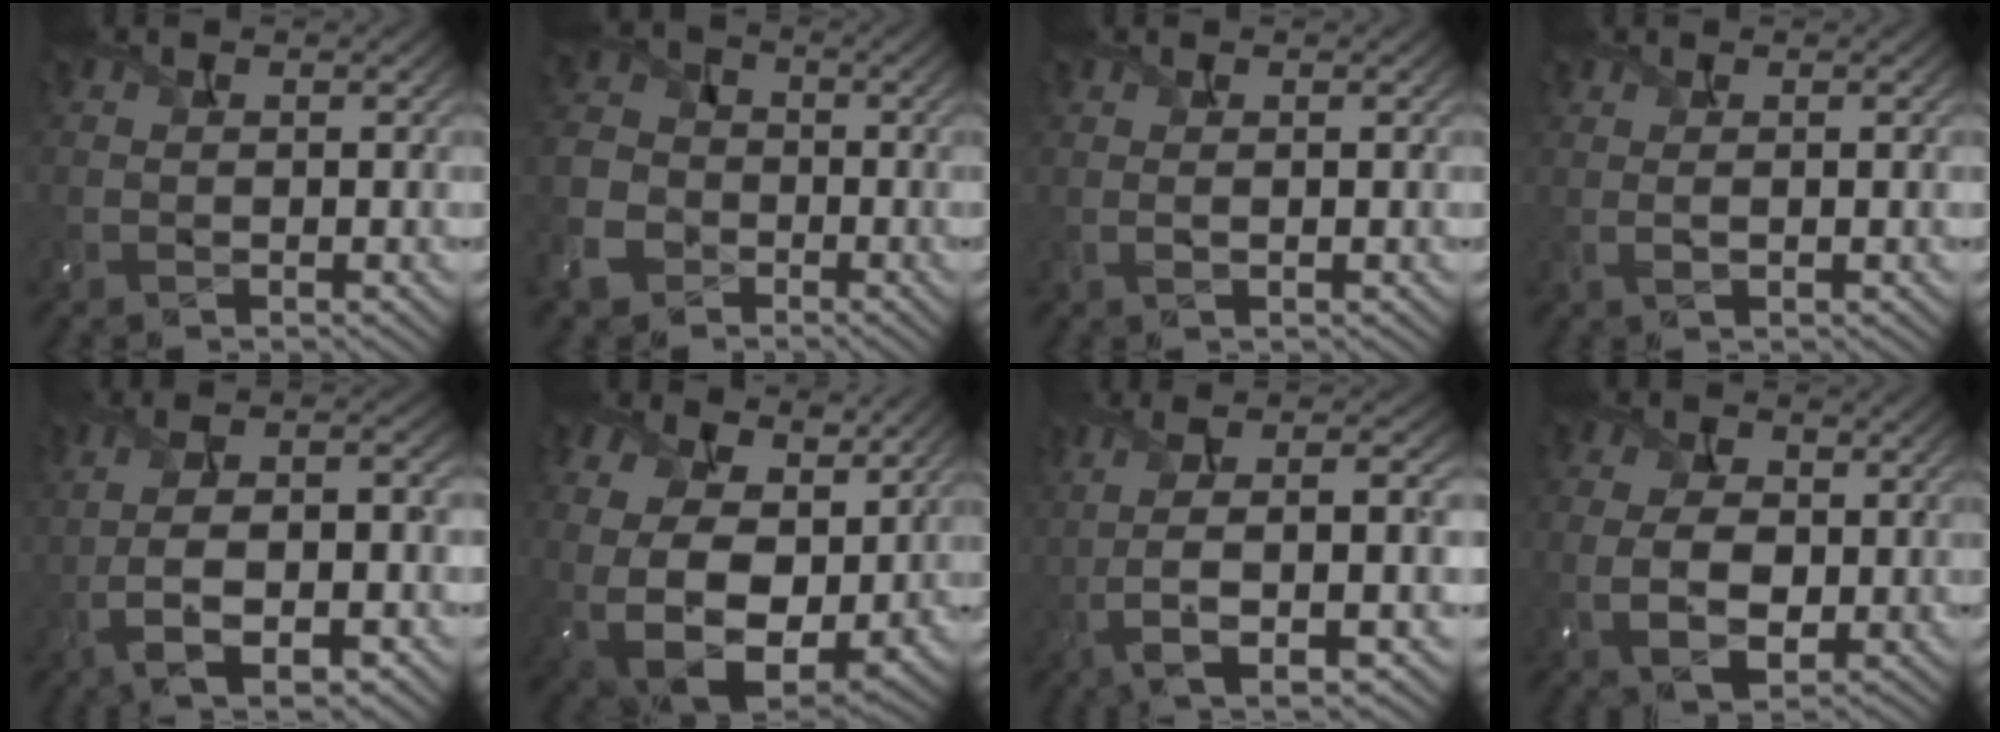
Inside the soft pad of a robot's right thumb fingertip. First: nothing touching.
{"total": 8.0, "force": [-4.2, 5.9, 3.3], "torque": [-0.100, -0.018, -0.098]}
{"total": 0.9, "force": [0.2, 0.0, 0.9], "torque": [-0.021, 0.002, 0.004]}
{"total": 1.2, "force": [0.2, 0.0, 1.2], "torque": [-0.028, 0.004, 0.005]}
{"total": 10.2, "force": [-1.8, 3.5, 9.5], "torque": [-0.186, -0.001, -0.026]}
{"total": 16.7, "force": [2.7, 12.1, 11.2], "torque": [-0.257, -0.012, 0.065]}
{"total": 10.4, "force": [0.2, 2.7, 10.1], "torque": [-0.185, 0.013, 0.002]}
{"total": 7.2, "force": [-0.3, 4.6, 5.5], "torque": [-0.126, 0.001, -0.010]}